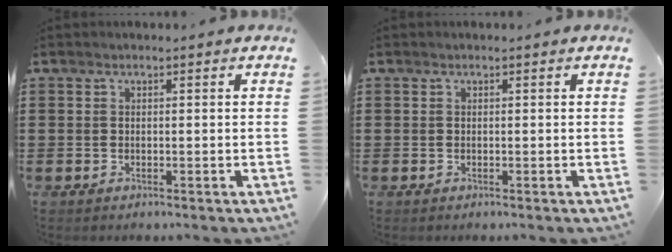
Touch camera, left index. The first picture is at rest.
{"total": 0.0}